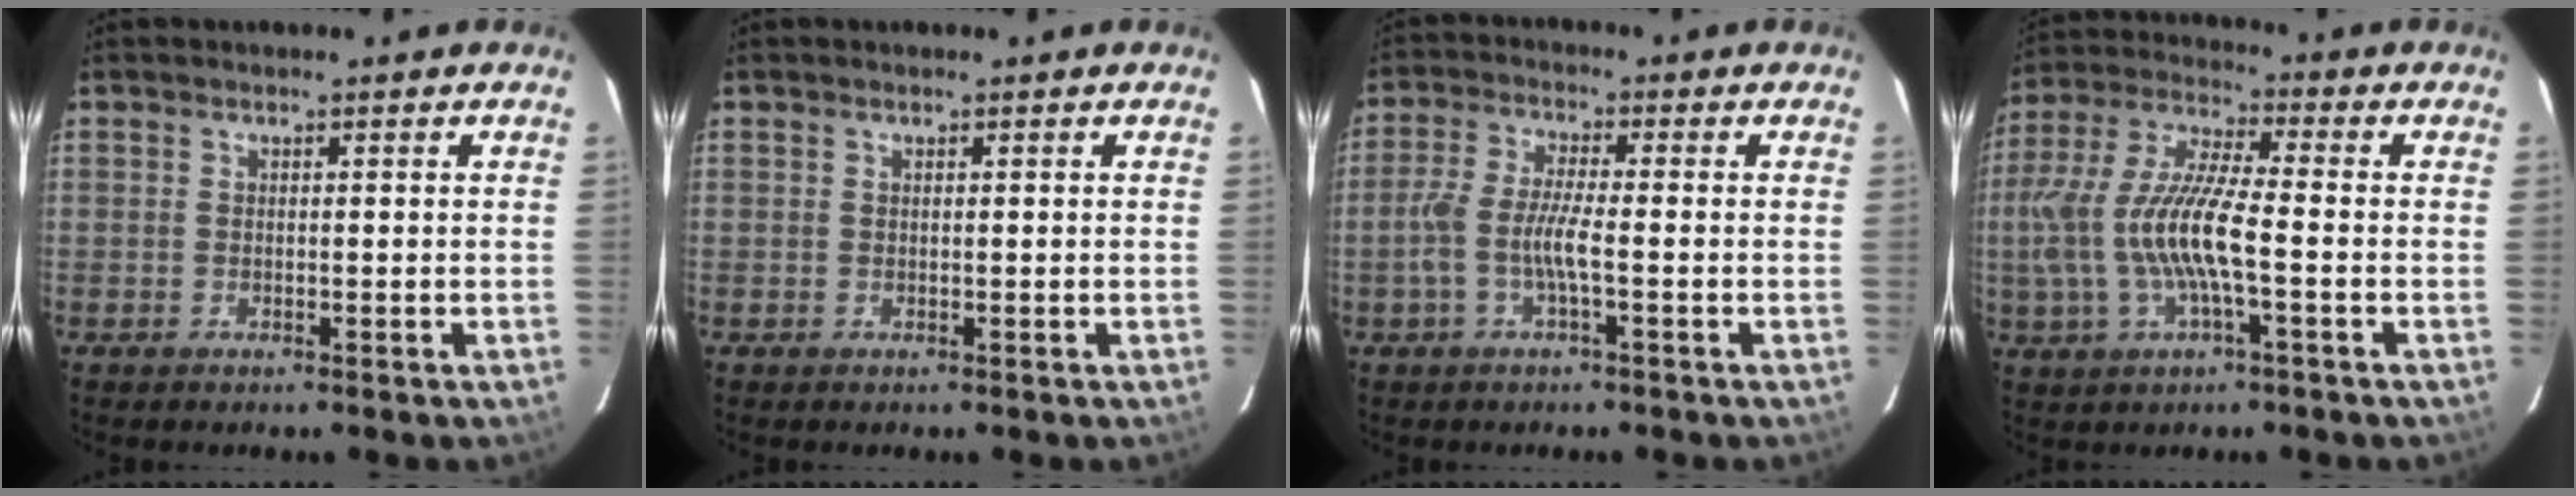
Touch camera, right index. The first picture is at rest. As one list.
[{"total": 0.0}, {"total": 6.1, "force": [-1.8, 0.7, 5.8], "torque": [-0.126, 0.003, -0.037]}, {"total": 14.4, "force": [-2.5, 3.0, 13.8], "torque": [-0.280, -0.002, -0.045]}]